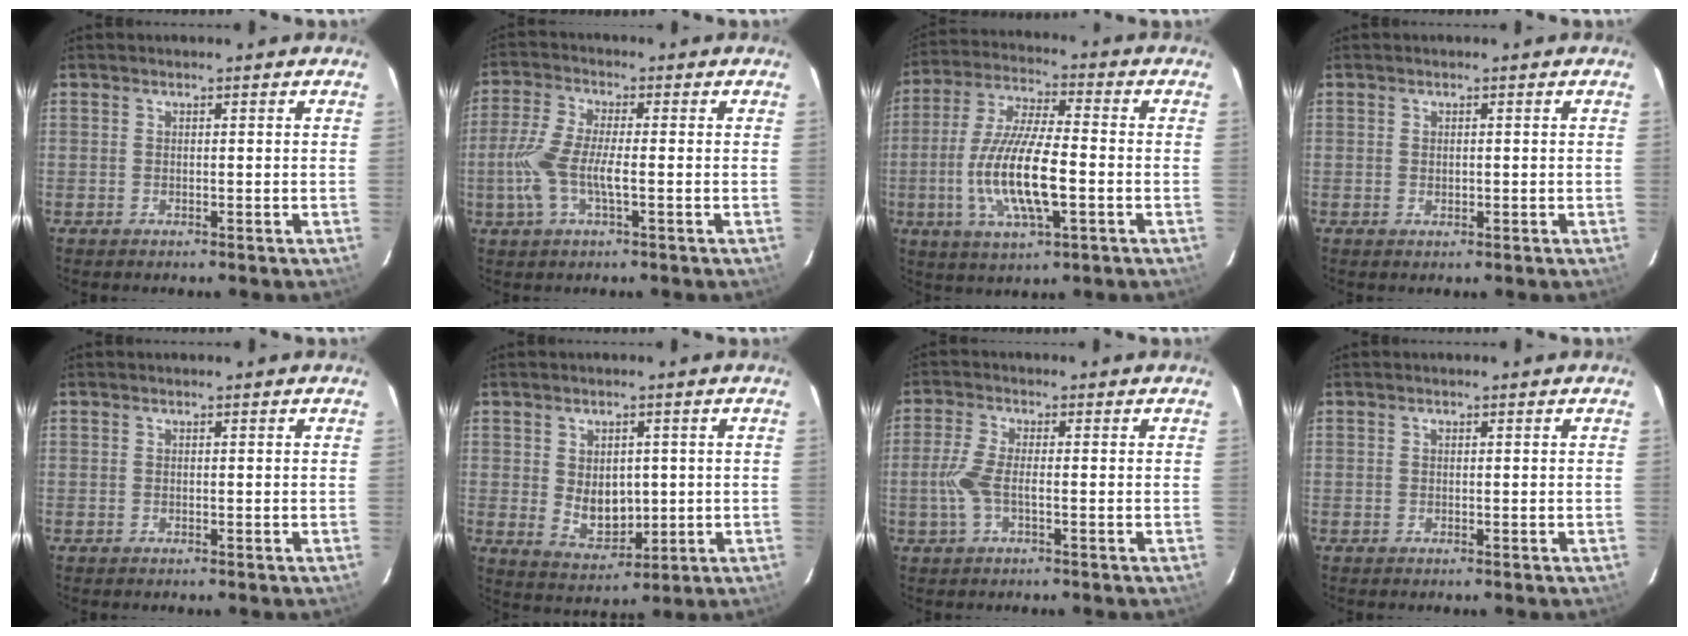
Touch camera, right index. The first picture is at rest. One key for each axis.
{"total": 8.7, "fx": -1.8, "fy": 2.3, "fz": 8.2, "tx": -0.183, "ty": 0.000, "tz": -0.037}
{"total": 14.9, "fx": -3.5, "fy": 4.0, "fz": 13.9, "tx": -0.286, "ty": -0.008, "tz": -0.065}
{"total": 0.9, "fx": 0.1, "fy": 0.7, "fz": 0.6, "tx": -0.009, "ty": 0.001, "tz": 0.003}
{"total": 0.0}
{"total": 5.6, "fx": 0.7, "fy": 4.4, "fz": 3.4, "tx": -0.056, "ty": -0.004, "tz": 0.027}
{"total": 5.4, "fx": -1.2, "fy": 1.6, "fz": 5.0, "tx": -0.116, "ty": 0.002, "tz": -0.025}
{"total": 0.0}